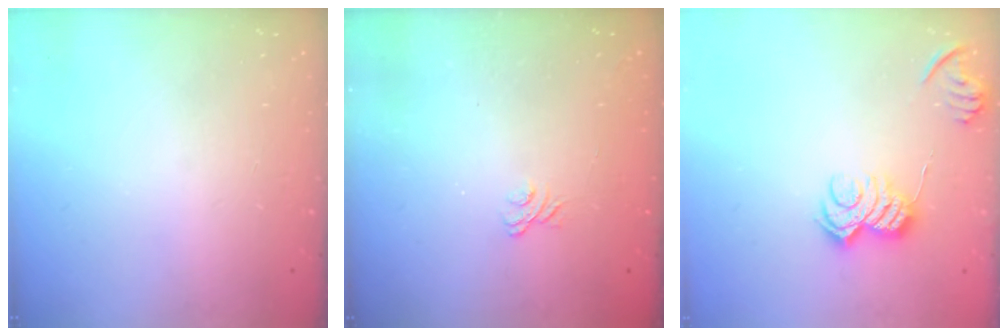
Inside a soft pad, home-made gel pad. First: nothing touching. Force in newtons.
{"total": 1.9, "press": 1.5, "slide": 1.1}
{"total": 10.7, "press": 10.7, "slide": 0.3}